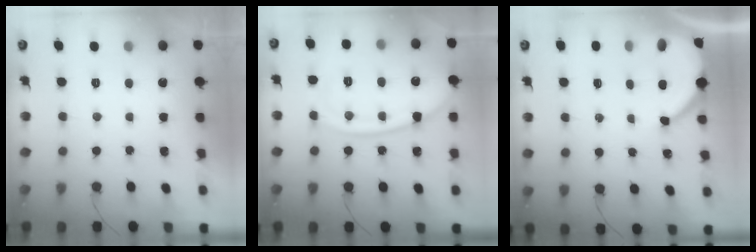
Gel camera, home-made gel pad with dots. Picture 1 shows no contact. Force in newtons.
{"total": 13.2, "press": 13.1, "slide": 1.7}
{"total": 7.1, "press": 7.0, "slide": 0.8}